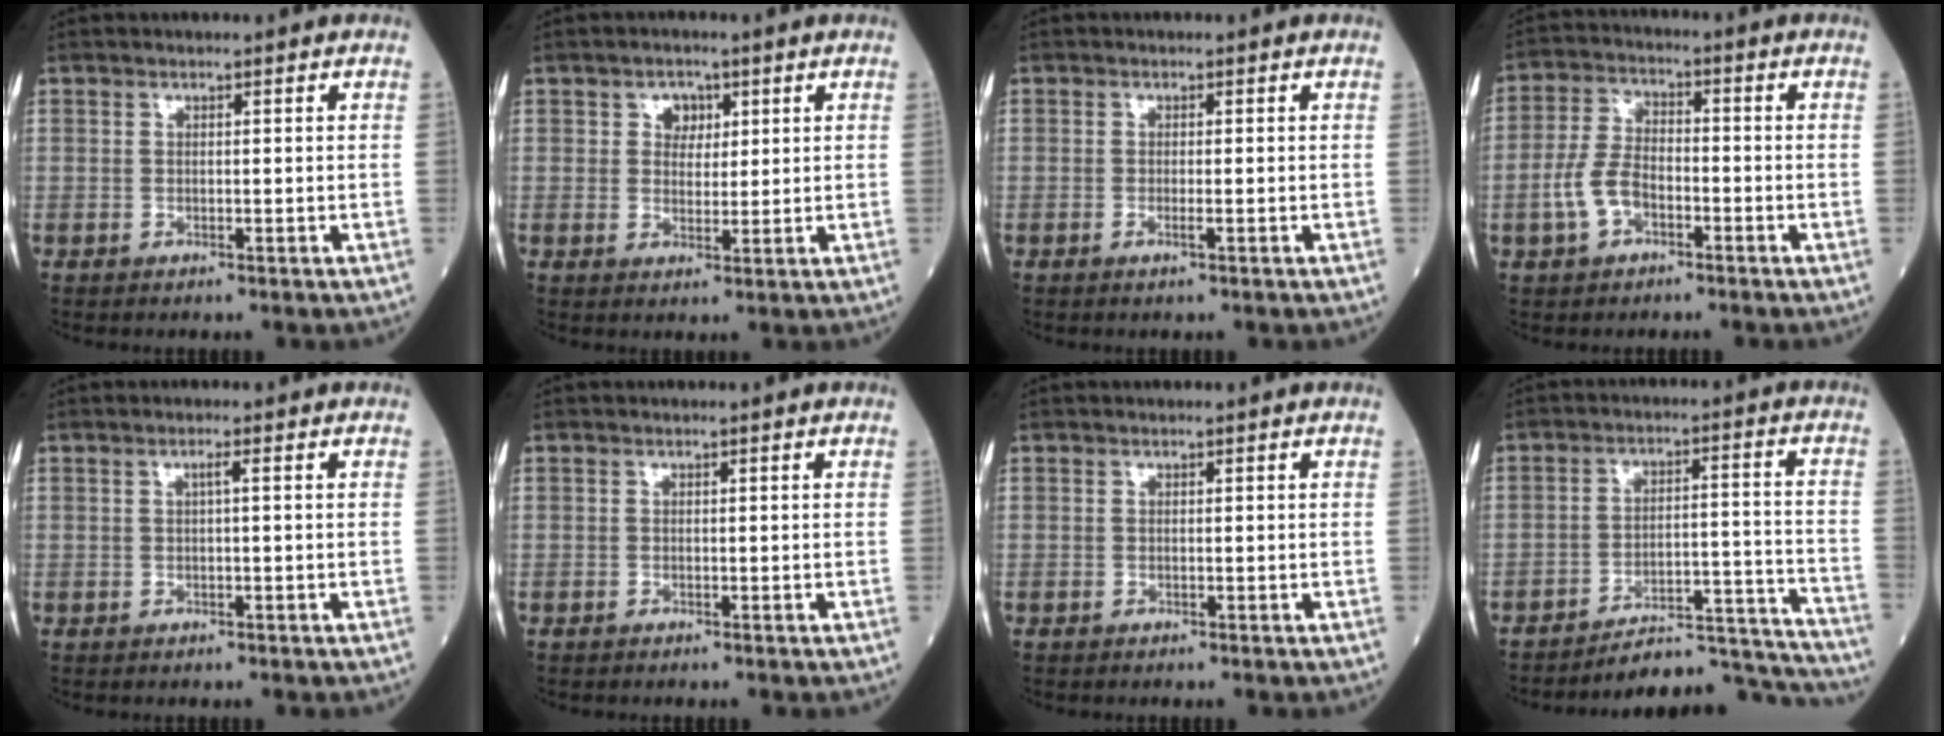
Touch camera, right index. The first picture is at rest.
{"total": 3.1, "force": [1.3, 2.3, 1.6], "torque": [-0.018, 0.004, 0.020]}
{"total": 1.0, "force": [-0.4, -0.1, 0.9], "torque": [-0.019, -0.002, -0.007]}
{"total": 6.5, "force": [-2.7, 3.7, 4.6], "torque": [-0.112, 0.011, -0.054]}
{"total": 0.9, "force": [0.1, -0.1, 0.9], "torque": [-0.015, 0.003, 0.001]}
{"total": 0.0}
{"total": 0.0}
{"total": 15.4, "force": [-15.4, -0.1, 1.0], "torque": [0.008, 0.043, -0.214]}